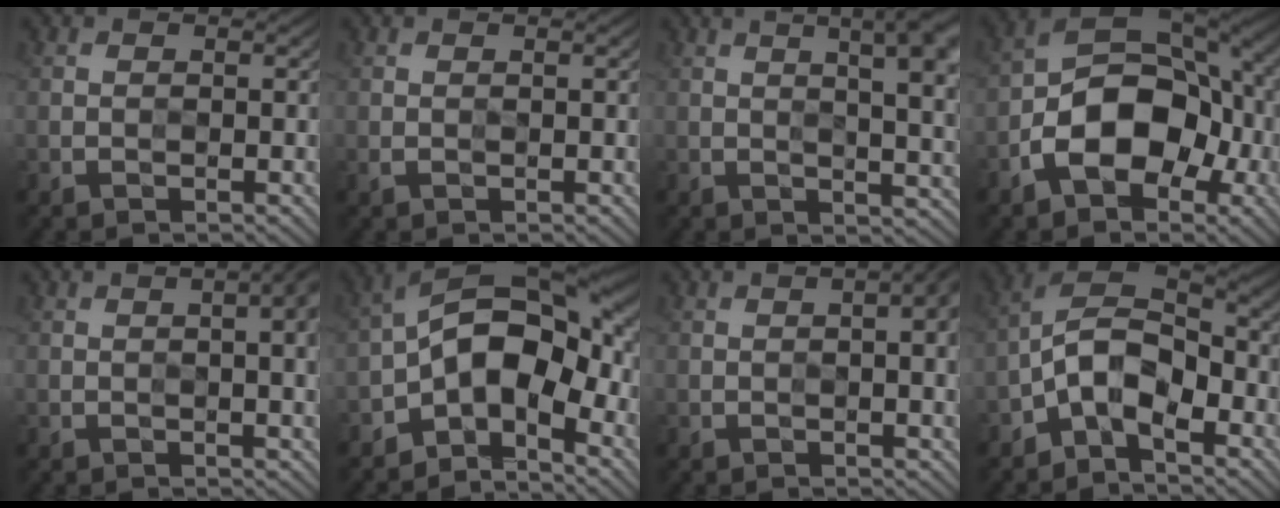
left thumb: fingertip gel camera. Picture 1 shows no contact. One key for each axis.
{"total": 0.7, "fx": 0.0, "fy": 0.3, "fz": 0.7, "tx": -0.016, "ty": -0.001, "tz": 0.000}
{"total": 12.4, "fx": 5.2, "fy": 4.0, "fz": 10.5, "tx": -0.112, "ty": 0.039, "tz": 0.056}
{"total": 12.0, "fx": -4.1, "fy": 7.4, "fz": 8.5, "tx": -0.144, "ty": -0.014, "tz": -0.078}
{"total": 4.0, "fx": 0.8, "fy": 0.9, "fz": 3.9, "tx": -0.047, "ty": 0.013, "tz": 0.002}
{"total": 12.5, "fx": -4.0, "fy": 6.8, "fz": 9.6, "tx": -0.144, "ty": 0.004, "tz": -0.088}
{"total": 3.5, "fx": 0.5, "fy": 0.7, "fz": 3.4, "tx": -0.045, "ty": 0.010, "tz": 0.004}
{"total": 8.7, "fx": -3.9, "fy": 4.6, "fz": 6.2, "tx": -0.112, "ty": 0.009, "tz": -0.094}